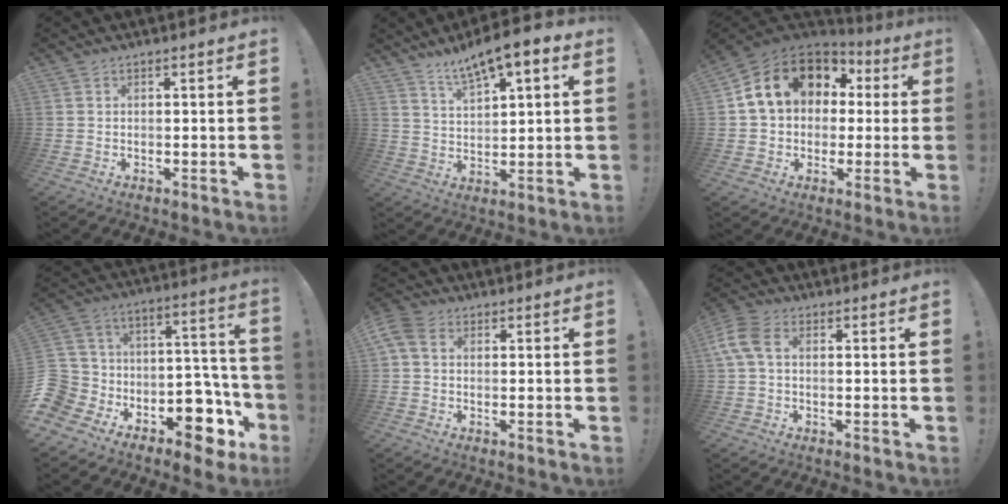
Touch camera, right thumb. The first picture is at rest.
{"total": 9.5, "force": [6.8, 2.9, 6.1], "torque": [-0.104, -0.034, 0.119]}
{"total": 16.3, "force": [5.6, 12.3, 9.1], "torque": [-0.154, -0.008, 0.108]}
{"total": 13.9, "force": [-7.8, 9.2, 7.0], "torque": [-0.114, 0.025, -0.121]}
{"total": 5.4, "force": [1.6, 3.7, 3.7], "torque": [-0.083, -0.001, 0.031]}
{"total": 7.1, "force": [1.1, 4.2, 5.6], "torque": [-0.119, 0.004, 0.024]}